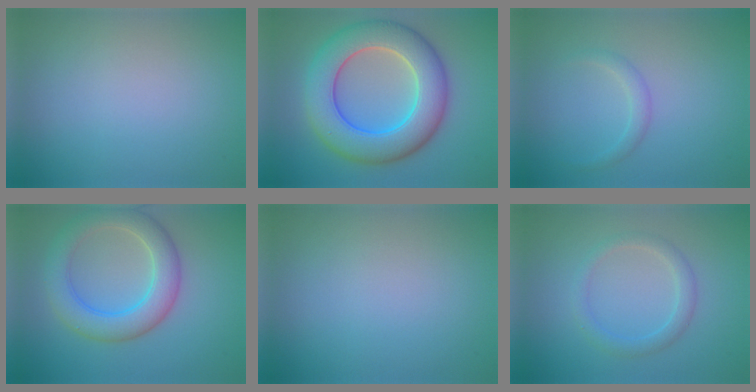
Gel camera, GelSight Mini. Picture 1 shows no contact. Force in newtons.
{"total": 9.6, "press": 9.5, "slide": 0.7}
{"total": 1.1, "press": 1.1, "slide": 0.1}
{"total": 5.3, "press": 5.3, "slide": 0.3}
{"total": 0.0}
{"total": 2.0, "press": 2.0, "slide": 0.1}